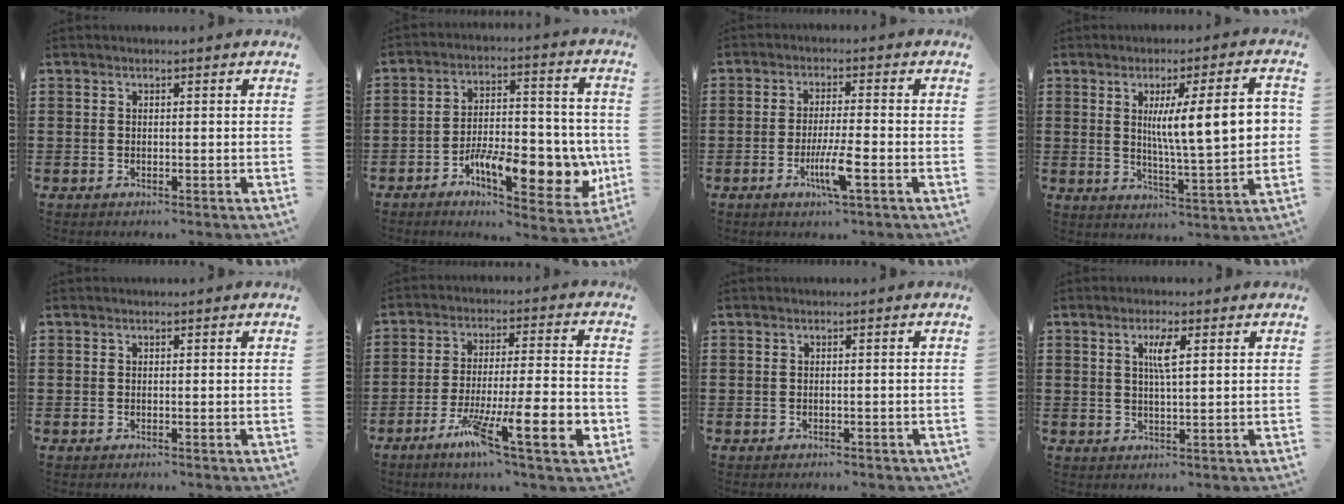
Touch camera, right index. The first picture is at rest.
{"total": 13.5, "force": [-5.2, 5.9, 11.0], "torque": [-0.163, 0.006, -0.082]}
{"total": 6.0, "force": [-2.3, 0.6, 5.5], "torque": [-0.111, -0.018, -0.043]}
{"total": 11.7, "force": [2.2, 2.0, 11.3], "torque": [-0.184, -0.001, 0.029]}
{"total": 0.0}
{"total": 13.7, "force": [-5.9, 1.7, 12.2], "torque": [-0.220, -0.001, -0.098]}
{"total": 0.6, "force": [-0.5, 0.2, 0.2], "torque": [-0.007, -0.002, -0.011]}
{"total": 3.3, "force": [1.1, 0.4, 3.1], "torque": [-0.064, 0.003, 0.016]}